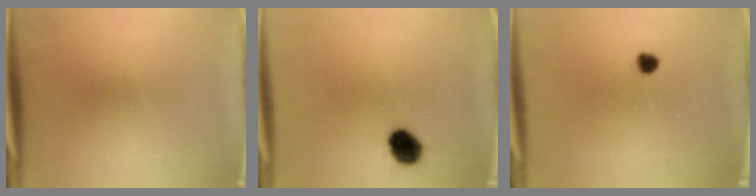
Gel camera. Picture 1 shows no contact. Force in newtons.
{"total": 7.0}
{"total": 1.9}